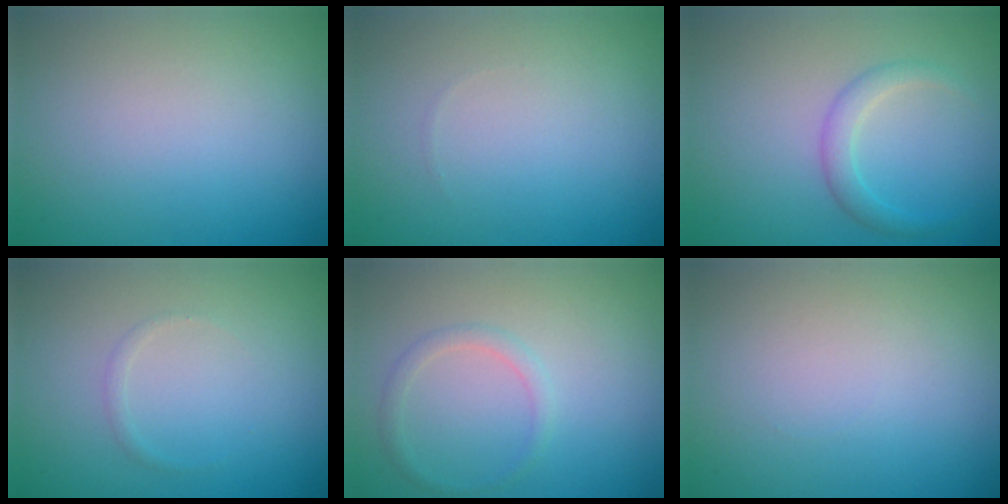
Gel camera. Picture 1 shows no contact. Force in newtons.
{"total": 0.0}
{"total": 1.9, "press": 1.9, "slide": 0.1}
{"total": 0.6, "press": 0.6, "slide": 0.1}
{"total": 1.1, "press": 1.1, "slide": 0.1}
{"total": 0.0}